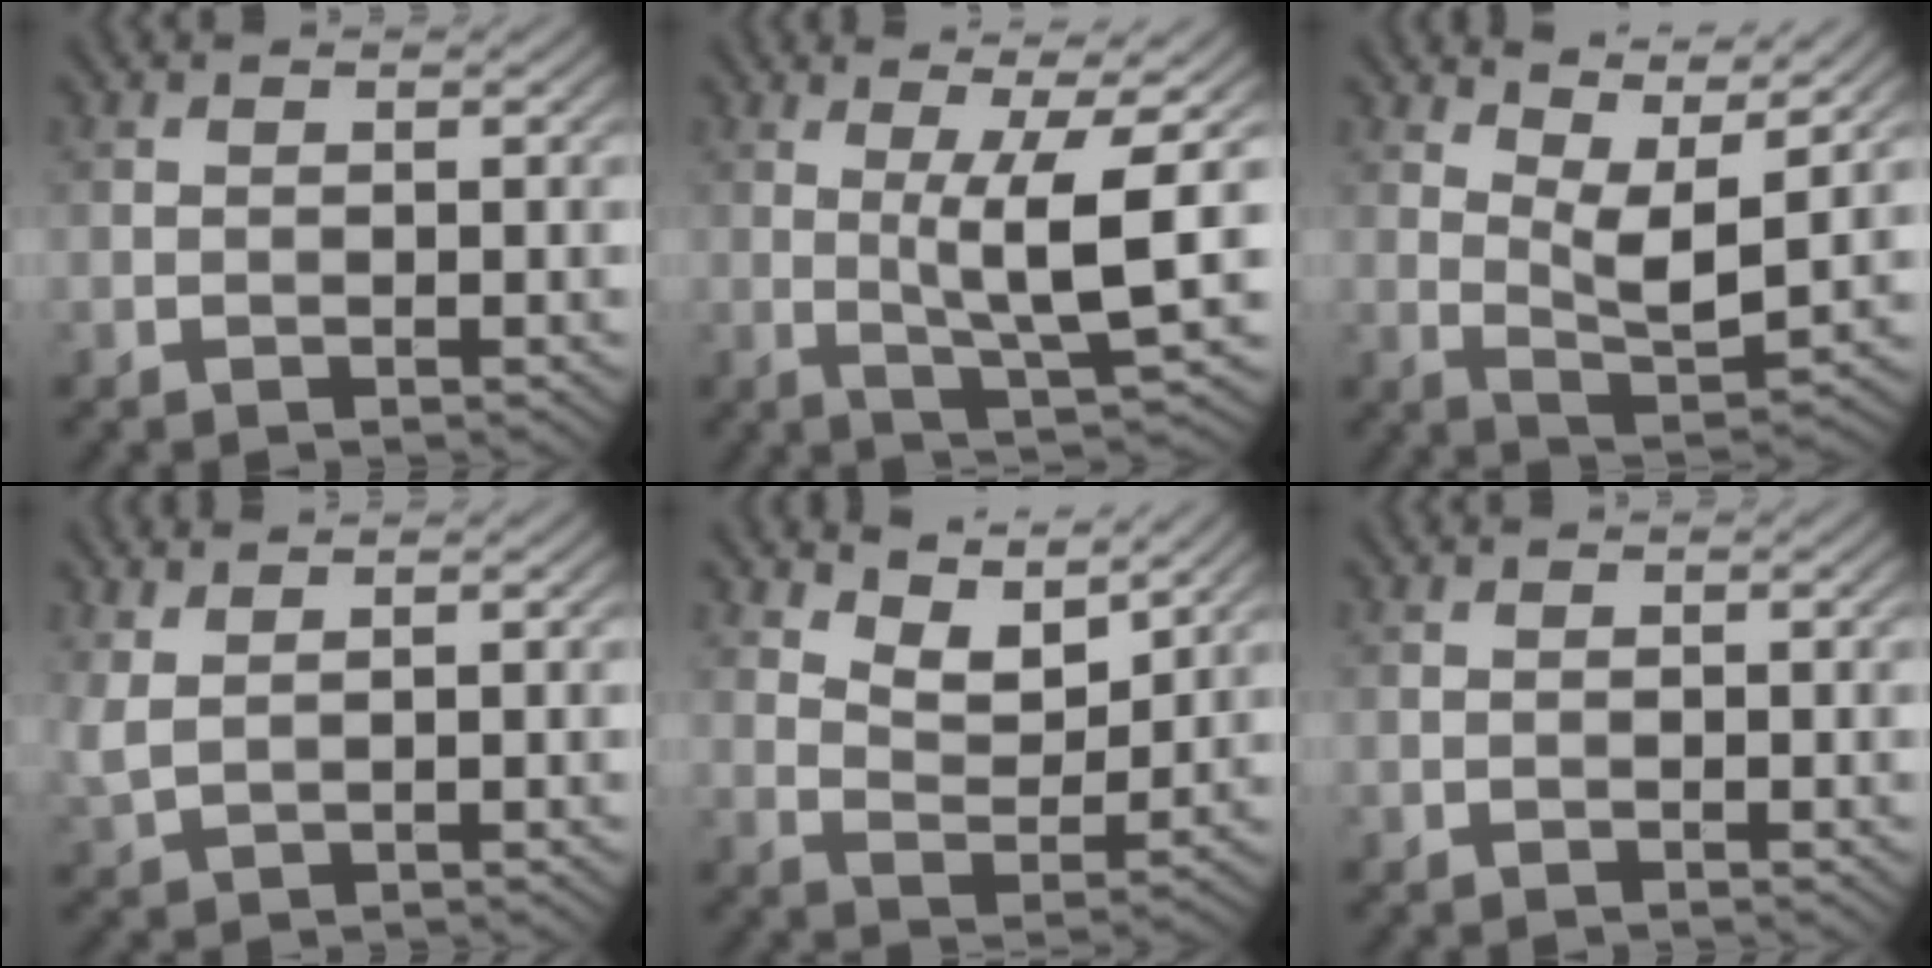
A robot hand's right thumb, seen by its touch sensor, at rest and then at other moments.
{"total": 8.1, "force": [1.1, 1.0, 7.9], "torque": [-0.140, 0.009, 0.024]}
{"total": 8.1, "force": [5.3, 2.3, 5.7], "torque": [-0.113, -0.008, 0.096]}
{"total": 3.0, "force": [2.1, 0.8, 1.9], "torque": [-0.058, 0.005, 0.049]}
{"total": 6.6, "force": [5.3, 2.3, 3.2], "torque": [-0.065, -0.007, 0.094]}
{"total": 0.0}